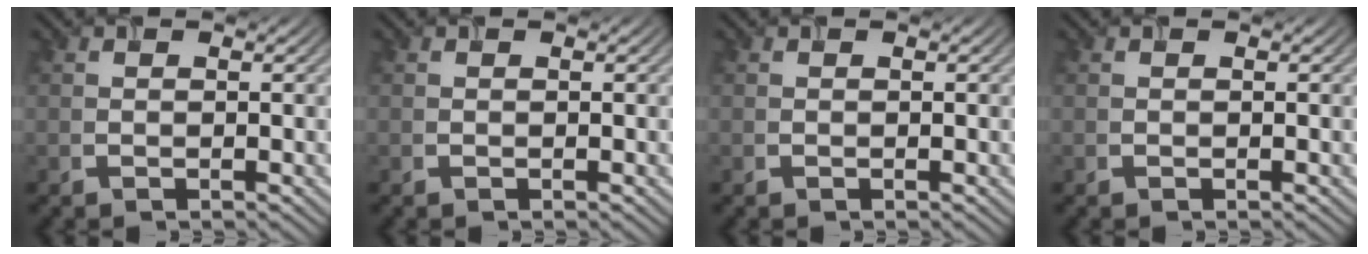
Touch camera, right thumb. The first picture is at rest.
{"total": 0.0}
{"total": 0.0}
{"total": 0.0}